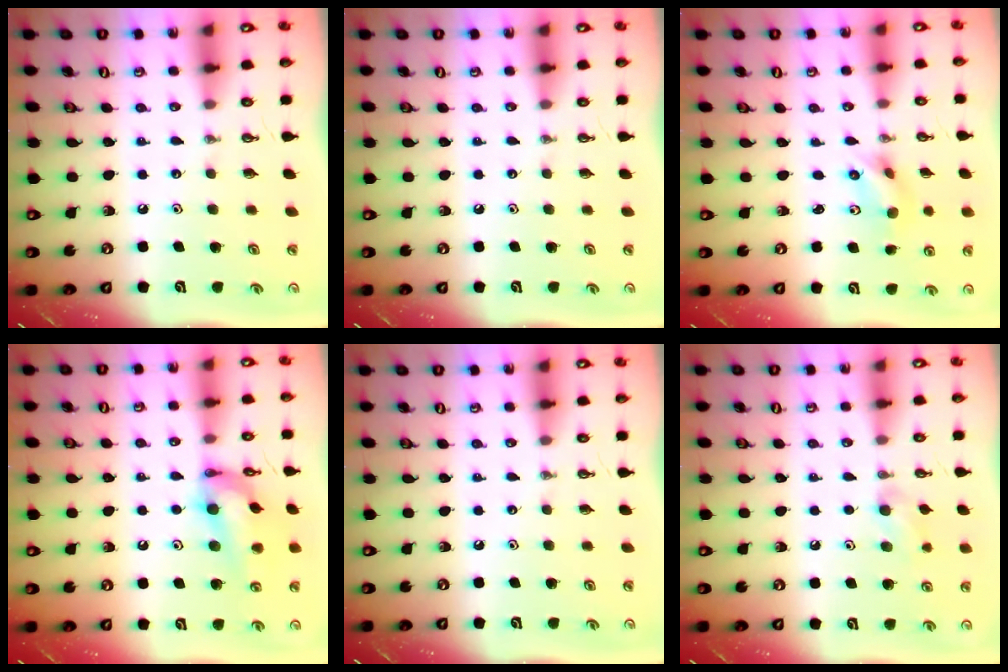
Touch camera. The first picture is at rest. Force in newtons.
{"total": 0.0}
{"total": 6.3, "press": 2.7, "slide": 5.7}
{"total": 14.0, "press": 13.9, "slide": 0.8}
{"total": 0.0}
{"total": 6.5, "press": 6.4, "slide": 1.4}